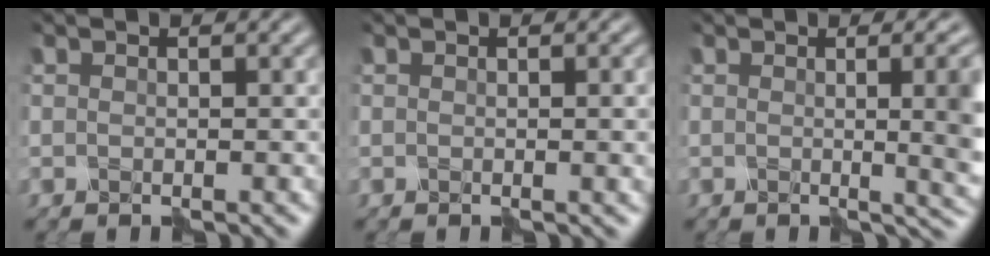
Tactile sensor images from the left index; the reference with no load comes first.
{"total": 1.8, "force": [0.1, 0.5, 1.8], "torque": [-0.017, 0.002, -0.002]}
{"total": 8.3, "force": [0.1, 3.4, 7.5], "torque": [-0.039, 0.008, -0.002]}